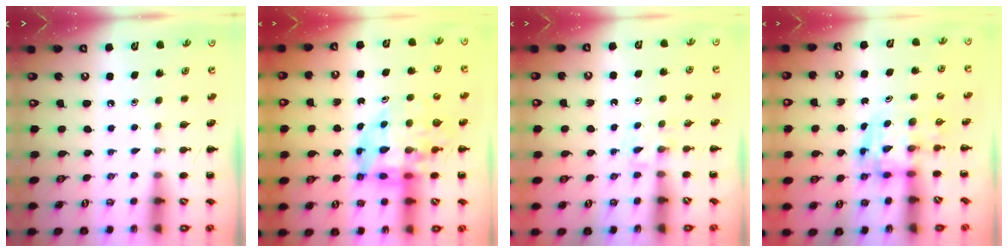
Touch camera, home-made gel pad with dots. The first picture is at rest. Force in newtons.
{"total": 12.1, "press": 11.6, "slide": 3.5}
{"total": 3.2, "press": 3.0, "slide": 1.1}
{"total": 3.6, "press": 3.5, "slide": 0.6}